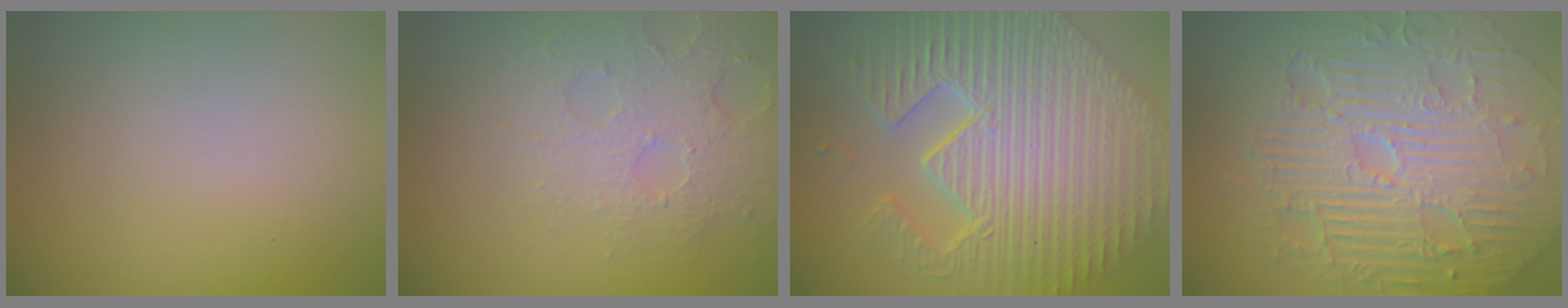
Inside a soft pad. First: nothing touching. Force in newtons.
{"total": 3.6, "press": 3.2, "slide": 1.8}
{"total": 11.9, "press": 7.9, "slide": 9.0}
{"total": 11.1, "press": 7.2, "slide": 8.5}